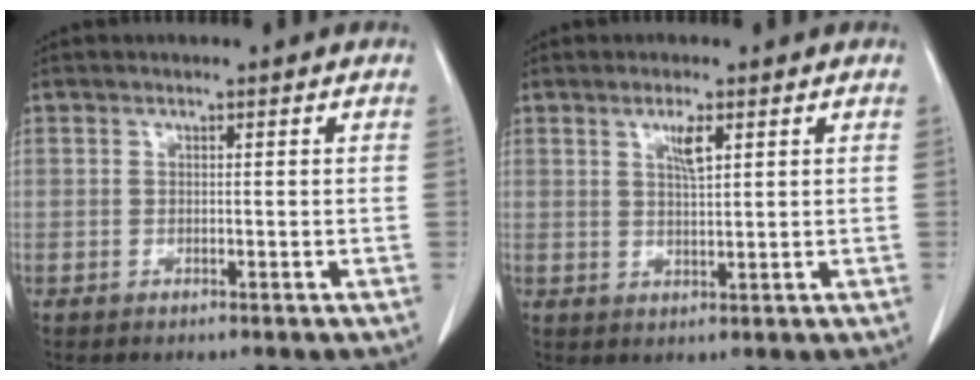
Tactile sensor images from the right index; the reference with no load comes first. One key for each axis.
{"total": 3.0, "fx": 1.4, "fy": 0.4, "fz": 2.6, "tx": -0.048, "ty": -0.002, "tz": 0.025}